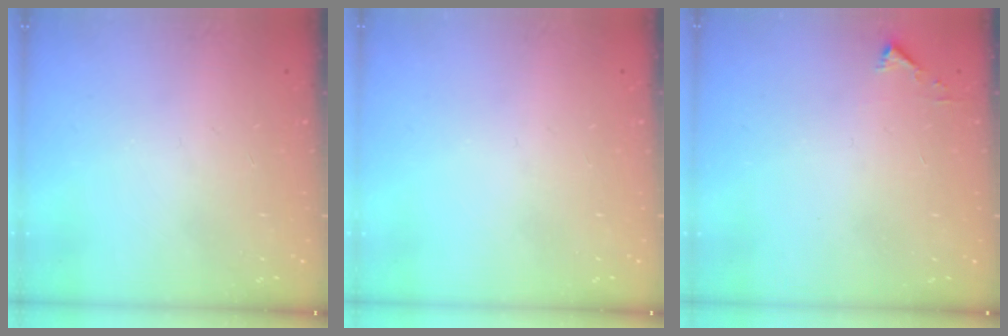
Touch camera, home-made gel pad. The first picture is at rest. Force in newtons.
{"total": 0.0}
{"total": 2.3, "press": 2.3, "slide": 0.2}